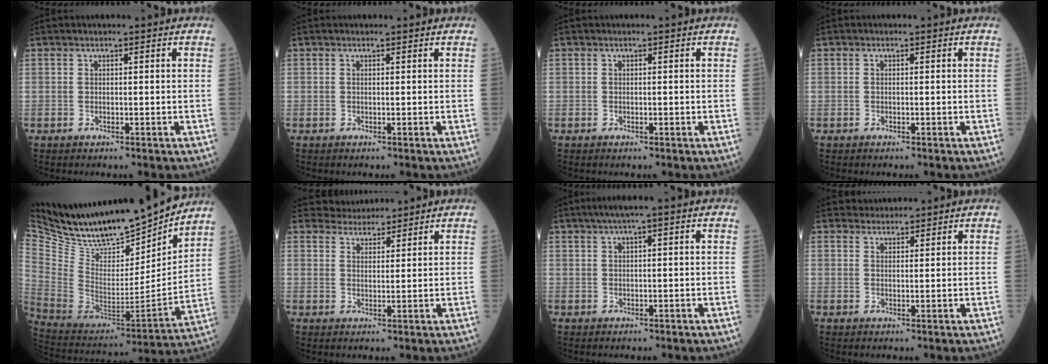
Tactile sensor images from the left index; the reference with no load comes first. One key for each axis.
{"total": 0.8, "fx": 0.8, "fy": 0.0, "fz": 0.2, "tx": -0.005, "ty": 0.007, "tz": 0.010}
{"total": 0.0}
{"total": 0.0}
{"total": 23.8, "fx": 21.1, "fy": 5.3, "fz": 9.6, "tx": -0.184, "ty": -0.041, "tz": 0.340}
{"total": 3.4, "fx": 3.3, "fy": 0.6, "fz": -0.5, "tx": 0.003, "ty": 0.015, "tz": 0.062}
{"total": 3.3, "fx": 1.8, "fy": -0.2, "fz": 2.7, "tx": -0.049, "ty": 0.015, "tz": 0.032}
{"total": 1.8, "fx": 1.7, "fy": 0.3, "fz": -0.5, "tx": 0.005, "ty": 0.009, "tz": 0.030}